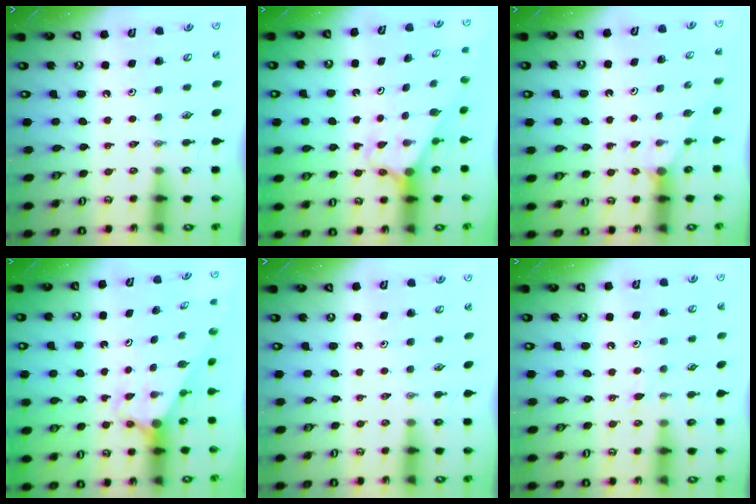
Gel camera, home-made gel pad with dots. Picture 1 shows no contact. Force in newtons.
{"total": 2.4, "press": 2.4, "slide": 0.2}
{"total": 1.4, "press": 1.4, "slide": 0.1}
{"total": 2.8, "press": 2.8, "slide": 0.0}
{"total": 0.0}
{"total": 4.0, "press": 4.0, "slide": 0.5}